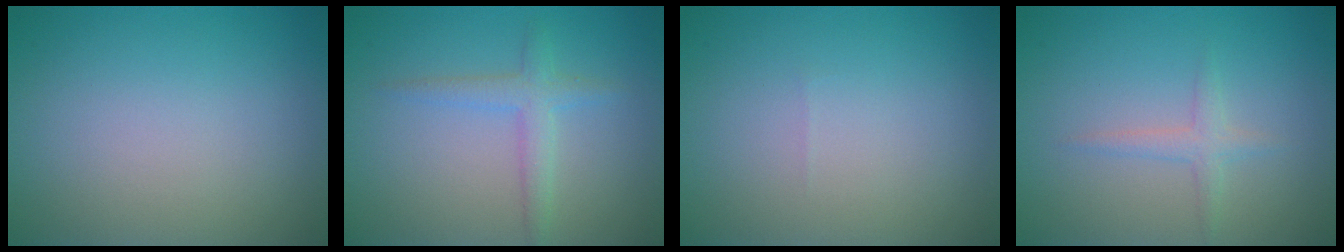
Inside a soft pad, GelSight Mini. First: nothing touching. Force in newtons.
{"total": 2.2, "press": 2.2, "slide": 0.0}
{"total": 0.0}
{"total": 1.3, "press": 1.3, "slide": 0.1}